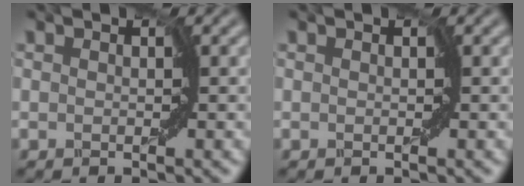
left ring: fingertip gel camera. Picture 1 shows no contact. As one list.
[{"total": 0.0}]